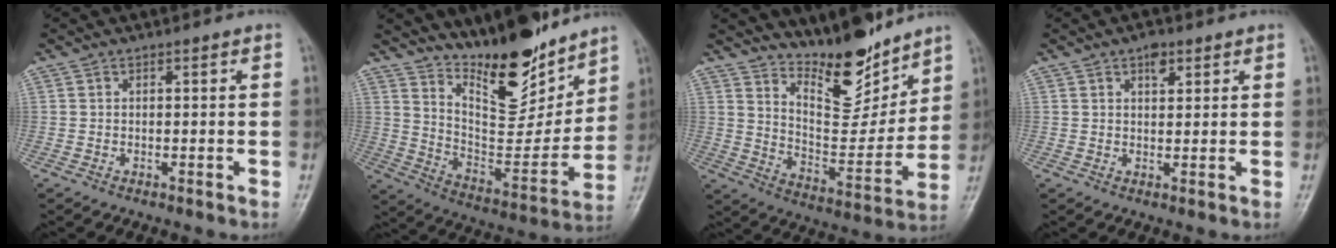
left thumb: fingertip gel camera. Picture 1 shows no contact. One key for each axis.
{"total": 19.5, "fx": 15.4, "fy": 6.4, "fz": 10.0, "tx": -0.105, "ty": -0.119, "tz": 0.262}
{"total": 15.1, "fx": 12.6, "fy": 4.9, "fz": 6.6, "tx": -0.062, "ty": -0.104, "tz": 0.220}
{"total": 3.2, "fx": 1.9, "fy": 1.8, "fz": 1.9, "tx": -0.017, "ty": -0.007, "tz": 0.027}